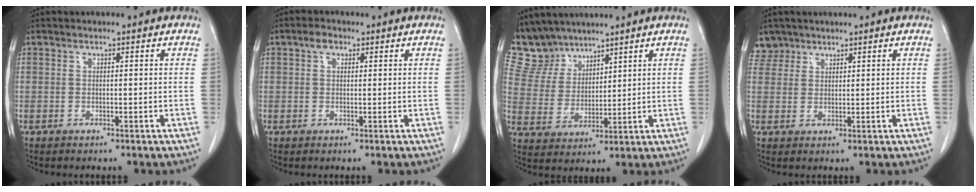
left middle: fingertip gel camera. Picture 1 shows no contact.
{"total": 1.8, "force": [1.0, 1.1, 1.1], "torque": [-0.022, 0.007, 0.017]}
{"total": 7.8, "force": [7.2, 3.0, 0.2], "torque": [-0.017, 0.009, 0.161]}
{"total": 2.9, "force": [2.4, 1.6, -0.6], "torque": [0.017, 0.005, 0.047]}